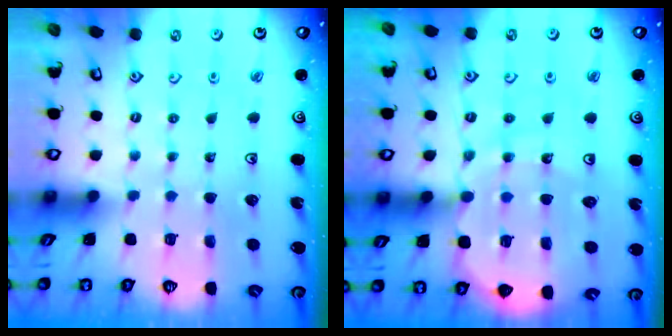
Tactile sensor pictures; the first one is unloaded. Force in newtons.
{"total": 12.4, "press": 11.9, "slide": 3.3}